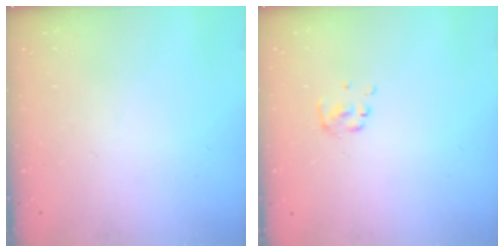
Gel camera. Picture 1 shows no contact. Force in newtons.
{"total": 2.3, "press": 2.3, "slide": 0.4}